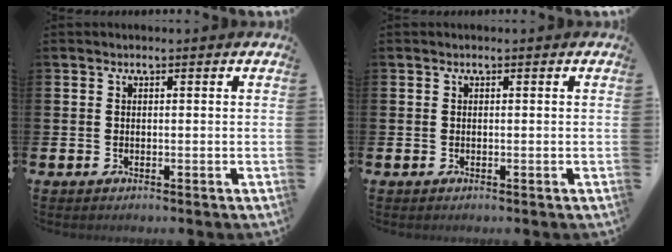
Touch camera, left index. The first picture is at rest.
{"total": 0.0}